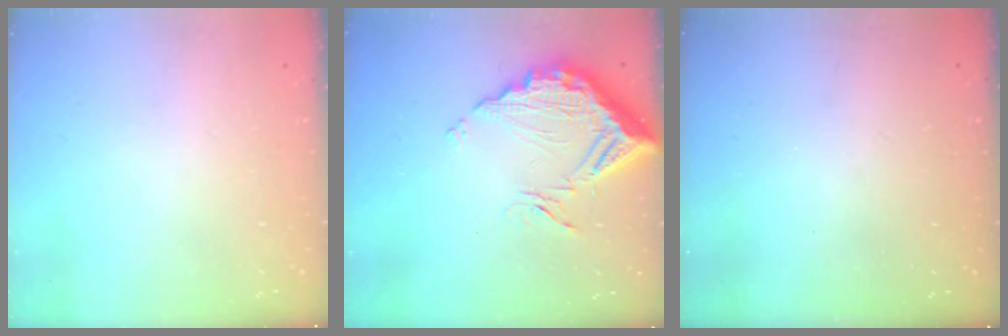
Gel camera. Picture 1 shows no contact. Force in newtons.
{"total": 13.9, "press": 13.9, "slide": 1.2}
{"total": 3.2, "press": 3.2, "slide": 0.1}